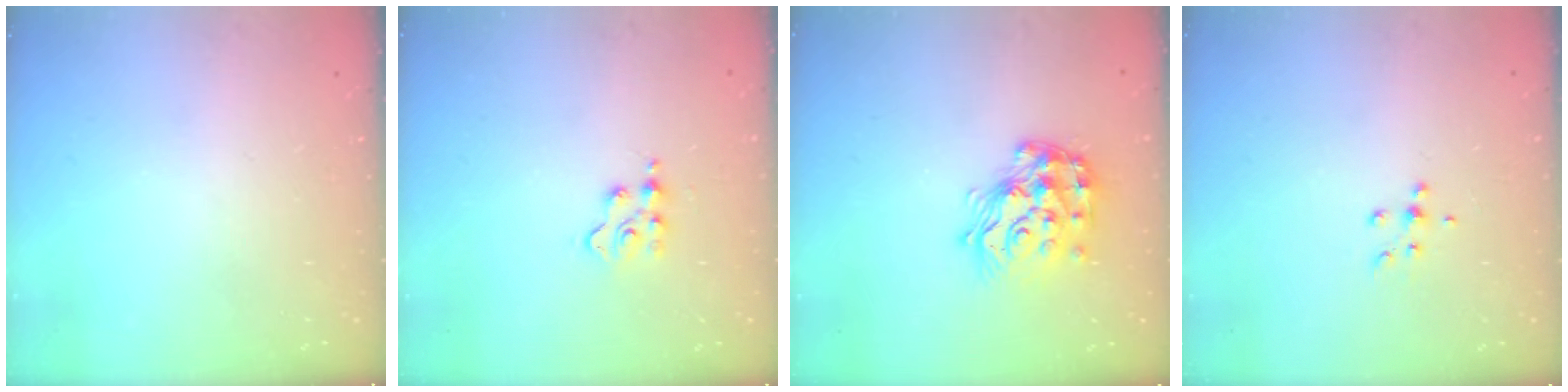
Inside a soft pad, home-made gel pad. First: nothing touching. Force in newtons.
{"total": 3.0, "press": 3.0, "slide": 0.4}
{"total": 18.2, "press": 18.1, "slide": 1.2}
{"total": 5.2, "press": 5.1, "slide": 0.9}